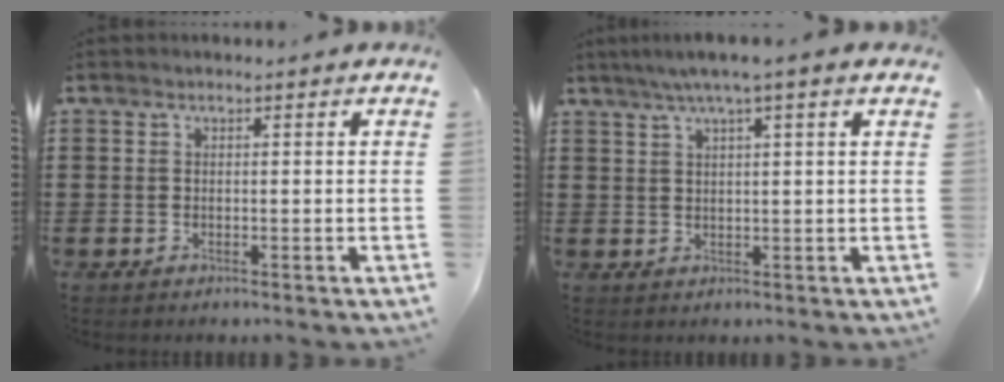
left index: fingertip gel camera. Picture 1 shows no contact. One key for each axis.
{"total": 3.4, "fx": 2.0, "fy": -0.3, "fz": 2.8, "tx": -0.057, "ty": 0.004, "tz": 0.034}